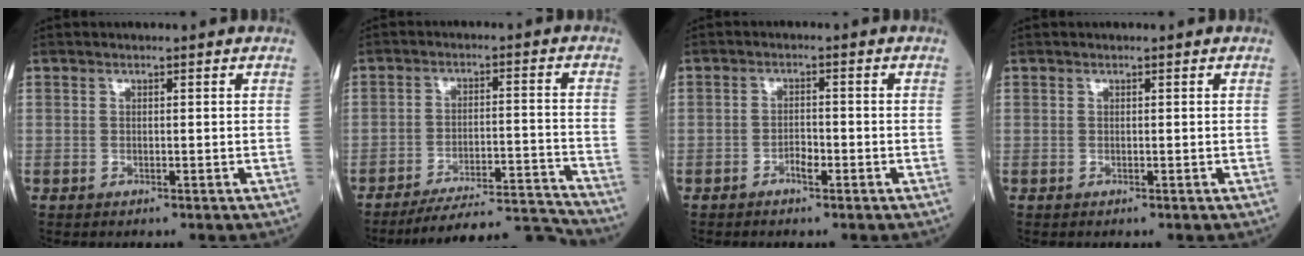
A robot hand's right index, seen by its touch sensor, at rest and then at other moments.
{"total": 13.7, "force": [-13.4, -1.0, 2.3], "torque": [-0.022, 0.017, -0.203]}
{"total": 2.0, "force": [-1.2, 0.7, 1.4], "torque": [-0.021, 0.004, -0.022]}
{"total": 0.0}